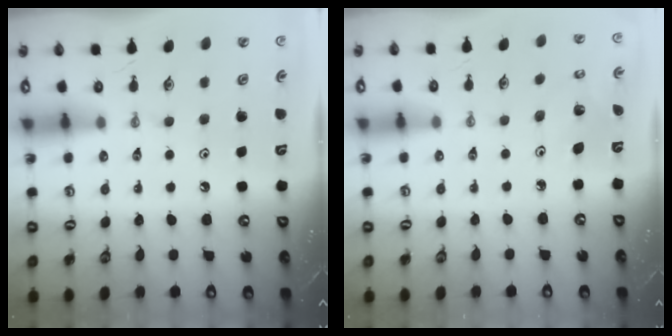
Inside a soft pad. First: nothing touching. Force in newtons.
{"total": 2.7, "press": 2.7, "slide": 0.2}